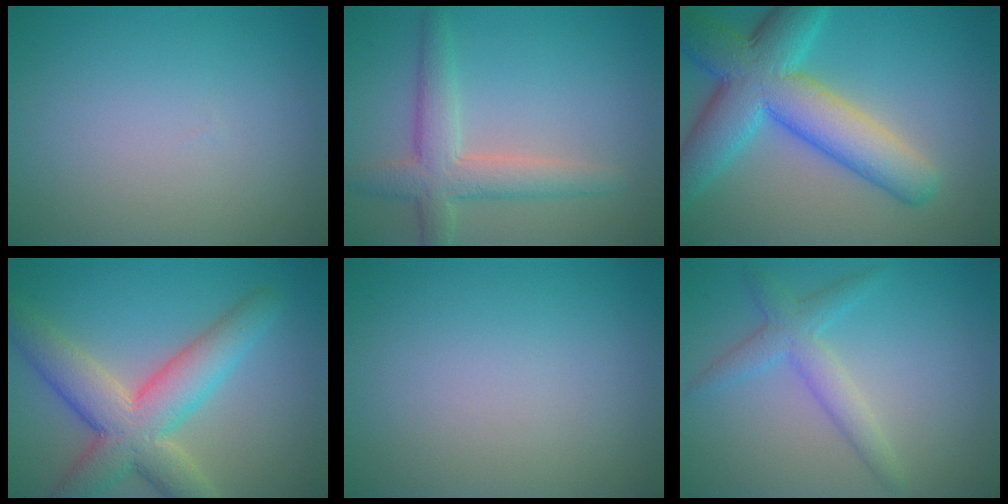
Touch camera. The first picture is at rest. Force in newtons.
{"total": 4.4, "press": 4.4, "slide": 0.3}
{"total": 9.8, "press": 9.8, "slide": 0.3}
{"total": 7.9, "press": 7.8, "slide": 0.7}
{"total": 0.0}
{"total": 2.9, "press": 2.9, "slide": 0.1}